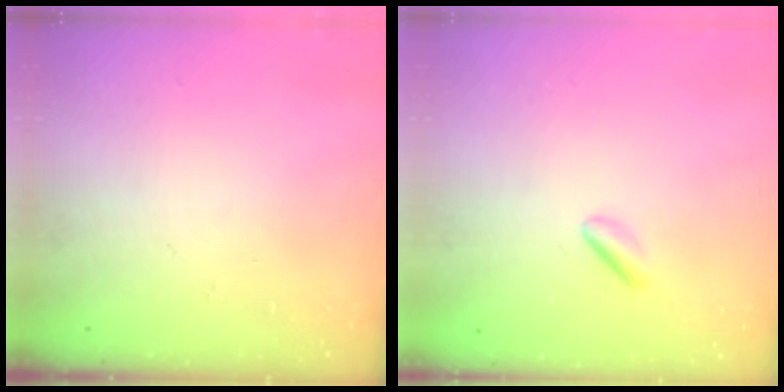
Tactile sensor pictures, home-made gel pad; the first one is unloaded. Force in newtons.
{"total": 1.6, "press": 1.3, "slide": 0.9}